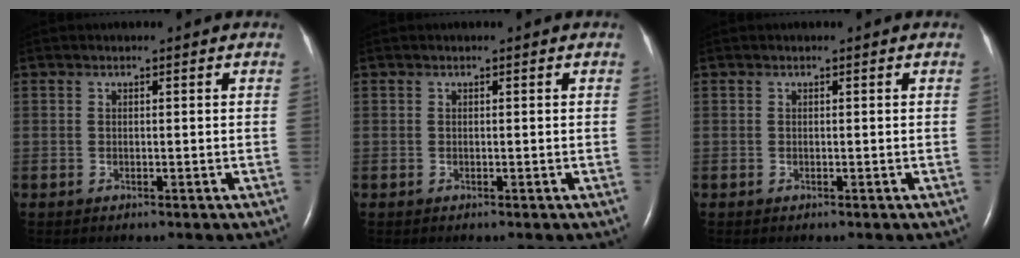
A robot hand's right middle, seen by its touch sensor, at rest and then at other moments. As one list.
[{"total": 0.0}, {"total": 0.0}]